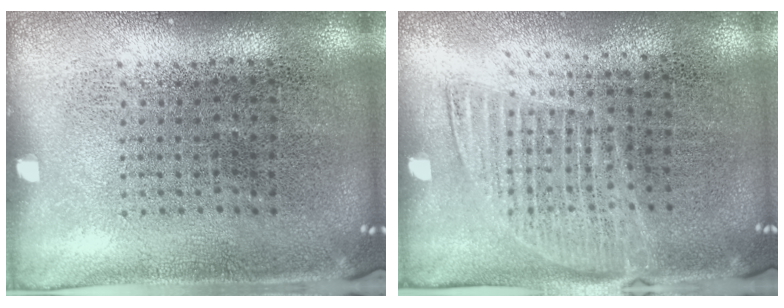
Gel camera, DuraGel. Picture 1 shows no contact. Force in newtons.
{"total": 1.3, "press": 1.2, "slide": 0.7}